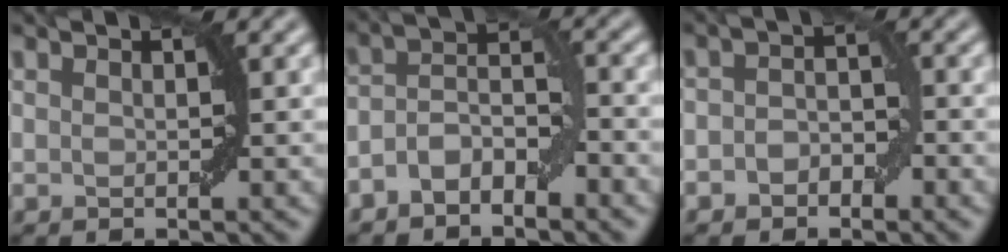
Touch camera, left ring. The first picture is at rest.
{"total": 4.0, "force": [-2.3, 1.9, 2.6], "torque": [-0.048, 0.014, -0.045]}
{"total": 2.3, "force": [-1.0, 1.6, 1.2], "torque": [-0.018, 0.007, -0.022]}